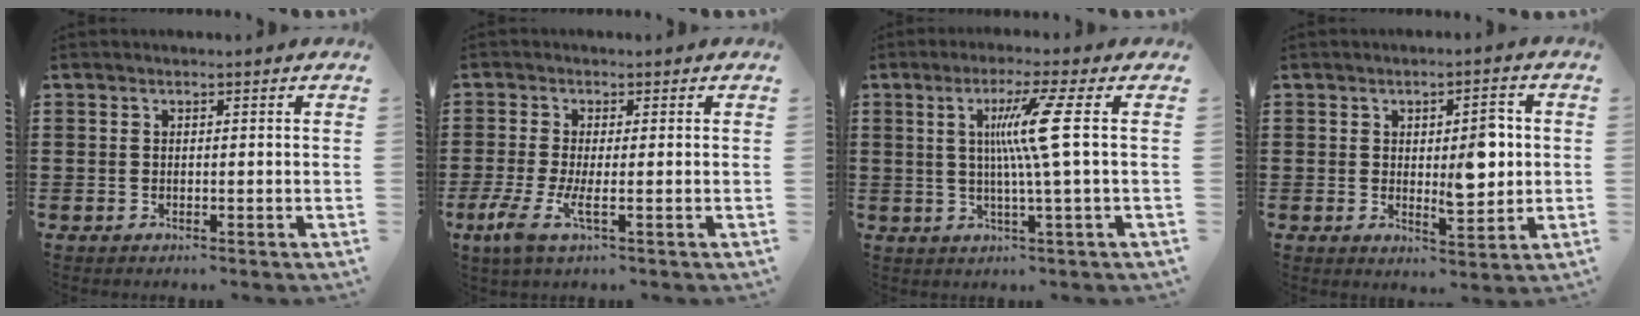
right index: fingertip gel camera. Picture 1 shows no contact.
{"total": 4.3, "force": [-1.4, 0.5, 4.1], "torque": [-0.100, -0.019, -0.029]}
{"total": 8.6, "force": [1.4, -1.3, 8.3], "torque": [-0.162, -0.002, 0.010]}
{"total": 6.1, "force": [0.8, 2.6, 5.5], "torque": [-0.073, -0.006, 0.005]}